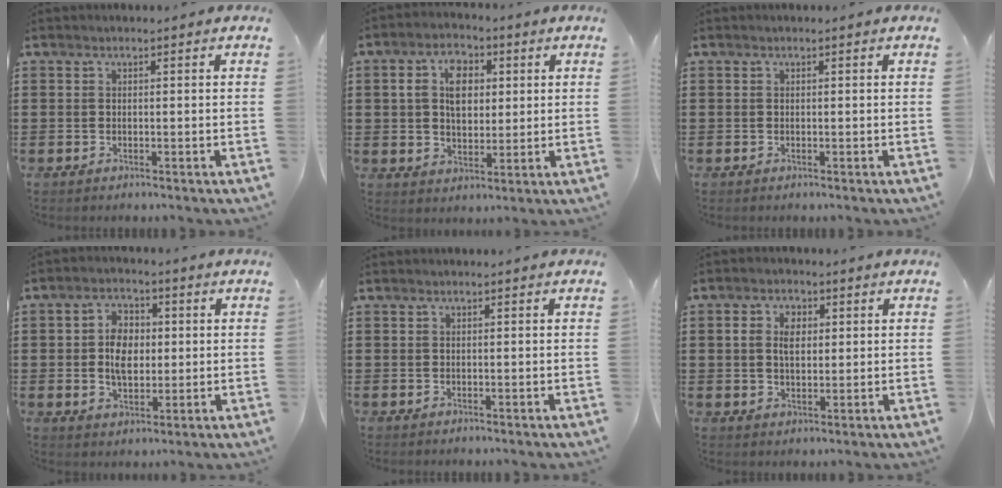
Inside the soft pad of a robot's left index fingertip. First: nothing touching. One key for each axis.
{"total": 6.9, "fx": 1.9, "fy": 4.6, "fz": 4.8, "tx": -0.092, "ty": 0.013, "tz": 0.028}
{"total": 0.0}
{"total": 6.0, "fx": 0.2, "fy": 3.8, "fz": 4.6, "tx": -0.093, "ty": 0.009, "tz": -0.001}
{"total": 0.0}
{"total": 4.0, "fx": 0.9, "fy": 2.6, "fz": 2.8, "tx": -0.055, "ty": 0.010, "tz": 0.012}